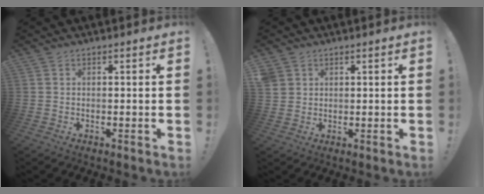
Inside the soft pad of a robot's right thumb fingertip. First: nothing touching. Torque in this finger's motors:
{"motor_torque": [0.10, 1.04, 0.07, 0.09, -0.01]}